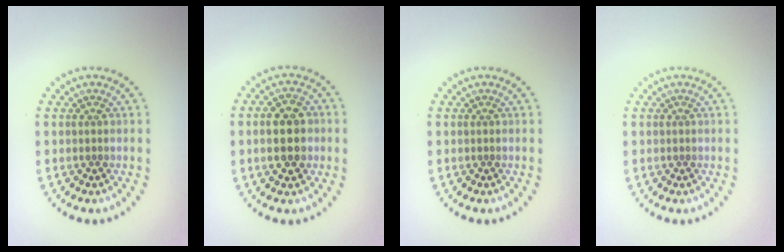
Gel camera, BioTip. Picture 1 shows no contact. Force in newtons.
{"total": 4.0, "press": 4.0, "slide": 0.4}
{"total": 0.0}
{"total": 0.0}